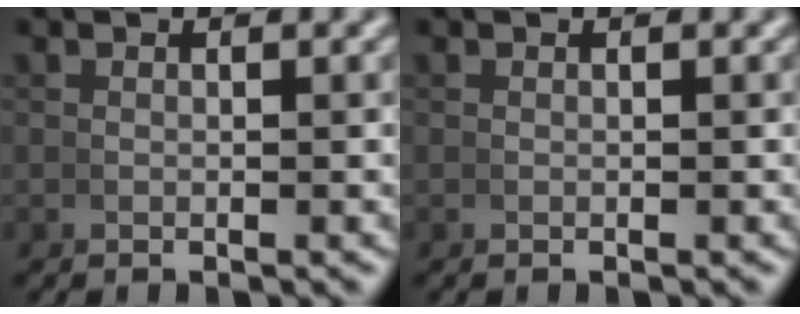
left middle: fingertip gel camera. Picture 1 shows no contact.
{"total": 0.0}